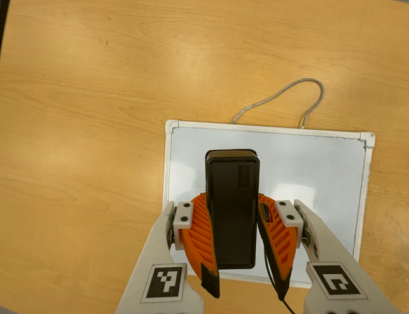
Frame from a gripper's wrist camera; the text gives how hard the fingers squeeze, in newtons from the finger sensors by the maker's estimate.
{"total": 8.1, "left": 6.8, "right": 9.3}